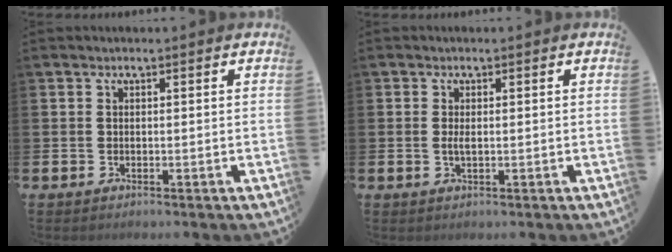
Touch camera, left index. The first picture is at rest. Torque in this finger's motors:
{"motor_torque": [0.24, 0.29, 0.03, 0.08]}